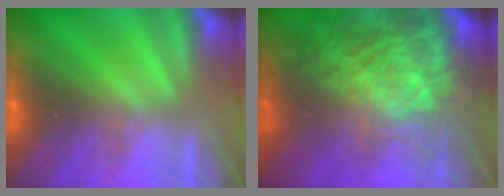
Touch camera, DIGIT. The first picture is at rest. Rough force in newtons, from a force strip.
{"total": 7.3}